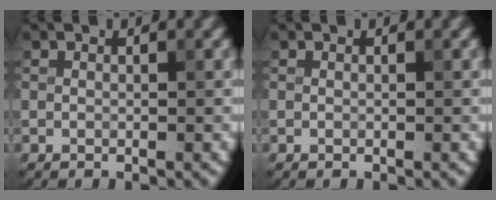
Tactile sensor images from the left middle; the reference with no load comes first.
{"total": 0.0}